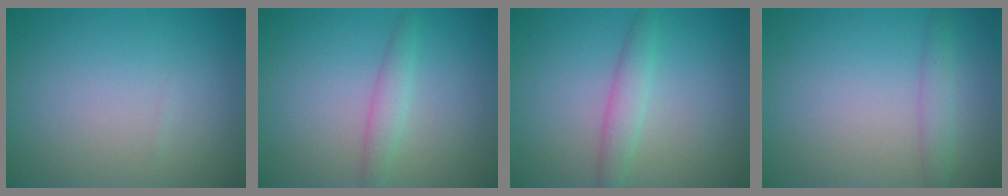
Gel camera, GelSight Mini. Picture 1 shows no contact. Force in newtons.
{"total": 1.9, "press": 1.9, "slide": 0.1}
{"total": 2.2, "press": 2.2, "slide": 0.2}
{"total": 1.7, "press": 1.7, "slide": 0.2}